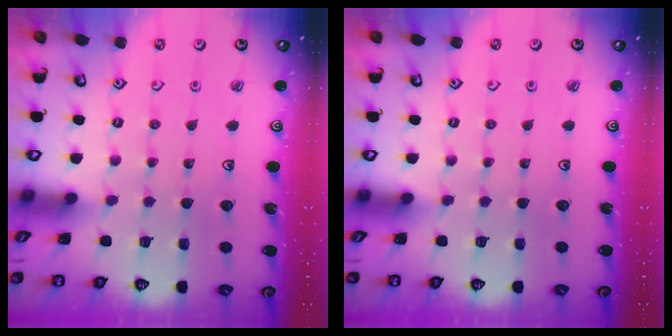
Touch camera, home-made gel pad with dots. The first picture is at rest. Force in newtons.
{"total": 0.0}